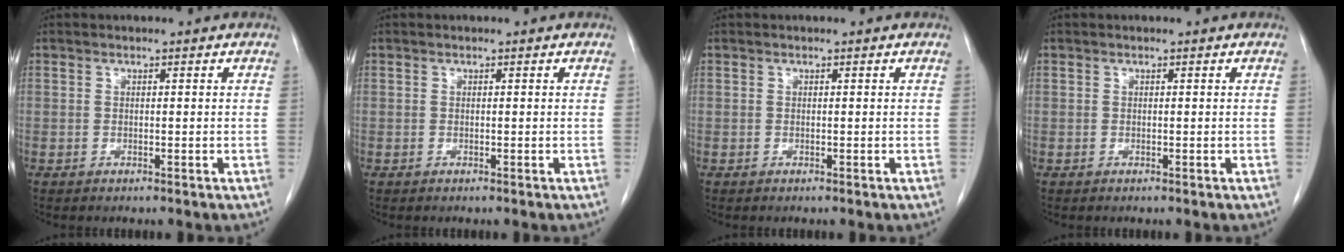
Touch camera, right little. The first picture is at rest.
{"total": 0.0}
{"total": 0.0}
{"total": 0.0}